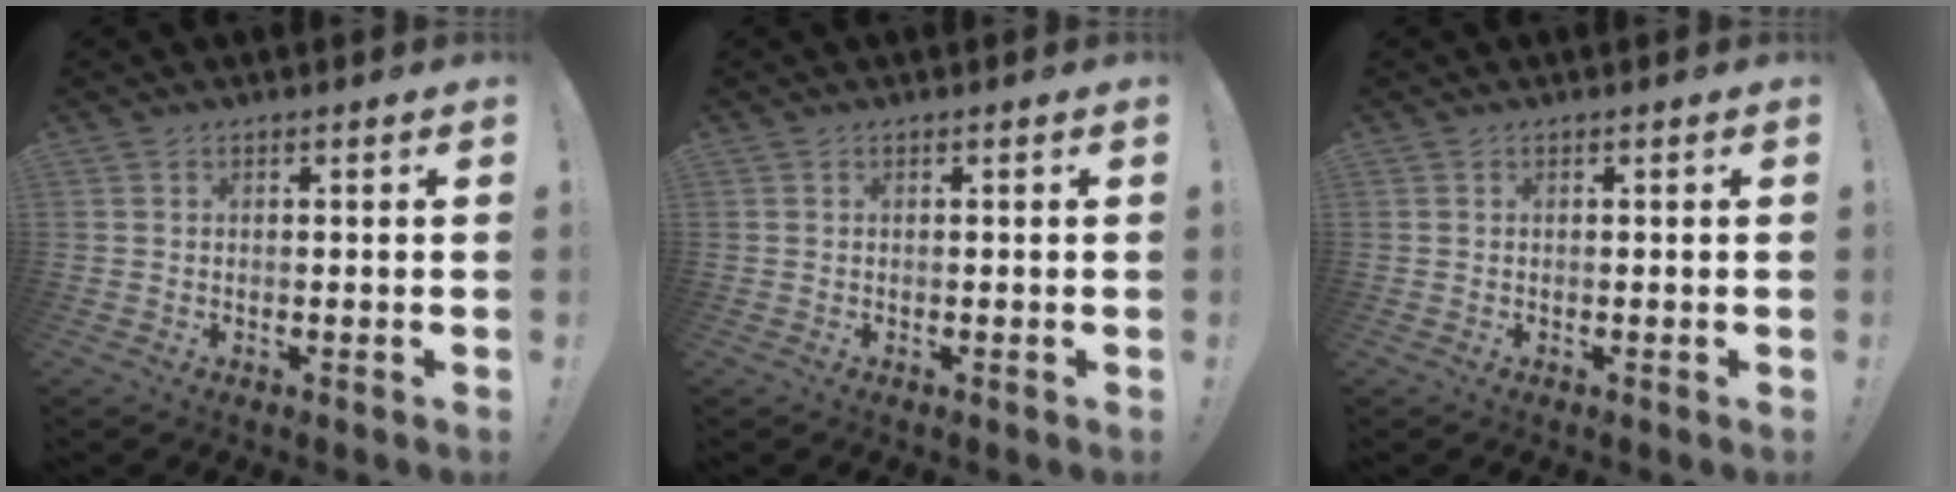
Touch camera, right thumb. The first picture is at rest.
{"total": 0.0}
{"total": 0.0}